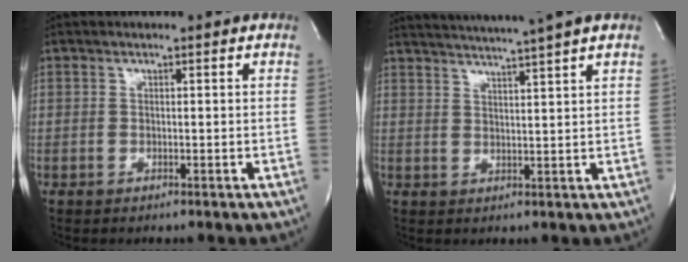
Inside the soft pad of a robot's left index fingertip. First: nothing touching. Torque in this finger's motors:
{"motor_torque": [0.81, -0.82, 0.35, 0.15]}